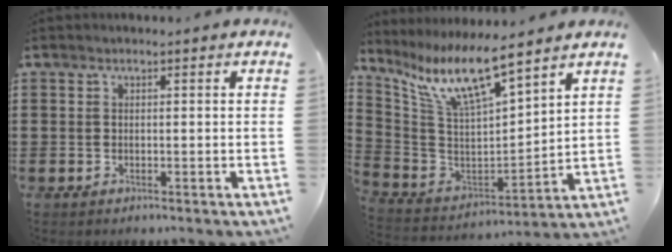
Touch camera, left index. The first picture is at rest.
{"total": 11.4, "force": [8.4, 1.9, 7.5], "torque": [-0.173, -0.047, 0.146]}